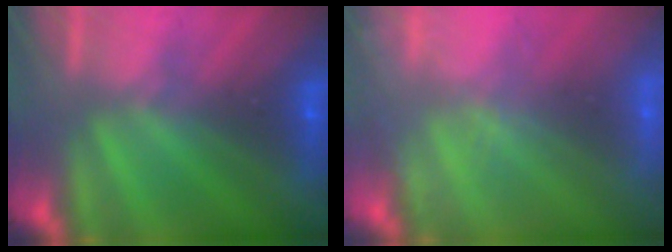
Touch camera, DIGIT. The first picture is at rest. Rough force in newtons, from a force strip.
{"total": 1.7}